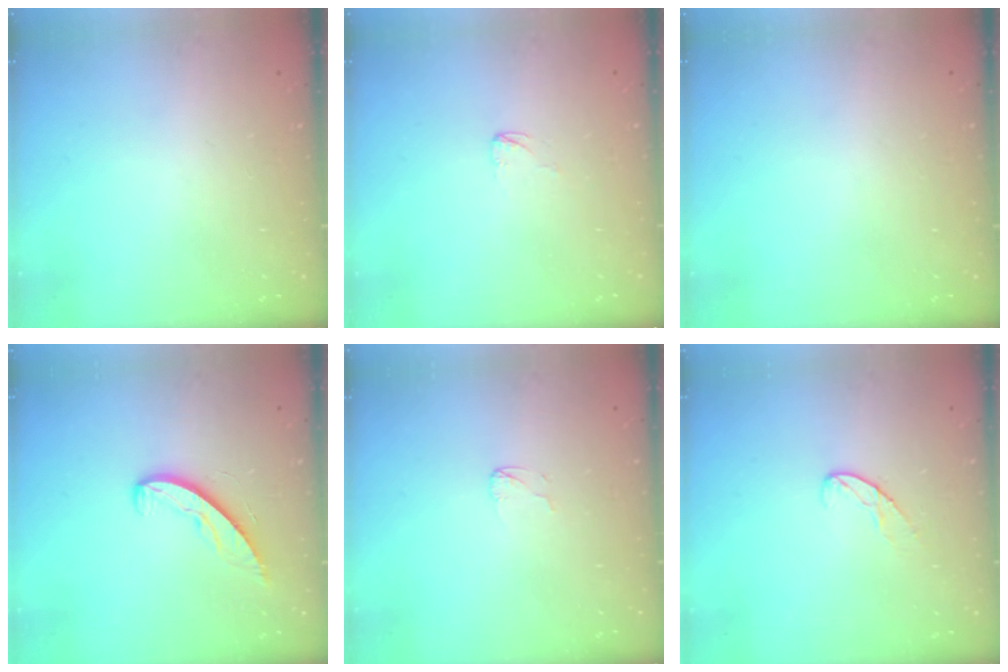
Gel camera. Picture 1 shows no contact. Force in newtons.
{"total": 2.1, "press": 2.1, "slide": 0.2}
{"total": 0.0}
{"total": 8.0, "press": 7.9, "slide": 0.9}
{"total": 2.9, "press": 2.9, "slide": 0.2}
{"total": 8.0, "press": 8.0, "slide": 0.7}